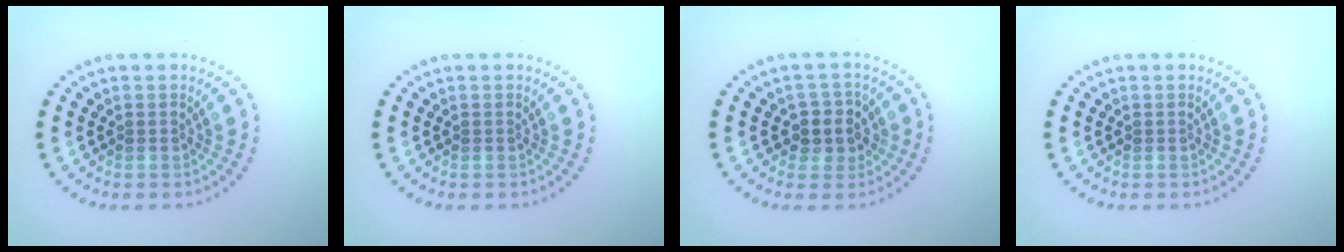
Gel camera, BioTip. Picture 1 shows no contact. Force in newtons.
{"total": 0.0}
{"total": 2.9, "press": 2.6, "slide": 1.2}
{"total": 0.0}